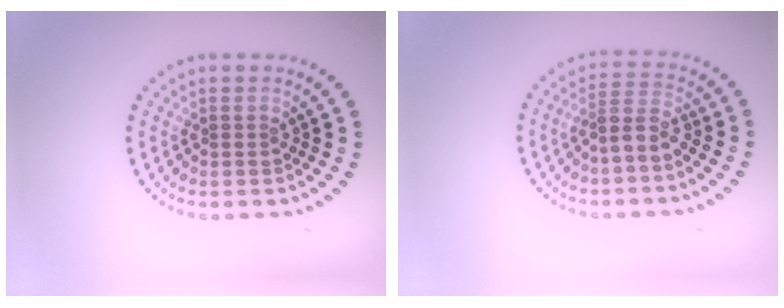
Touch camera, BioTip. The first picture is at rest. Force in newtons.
{"total": 2.6, "press": 2.1, "slide": 1.6}